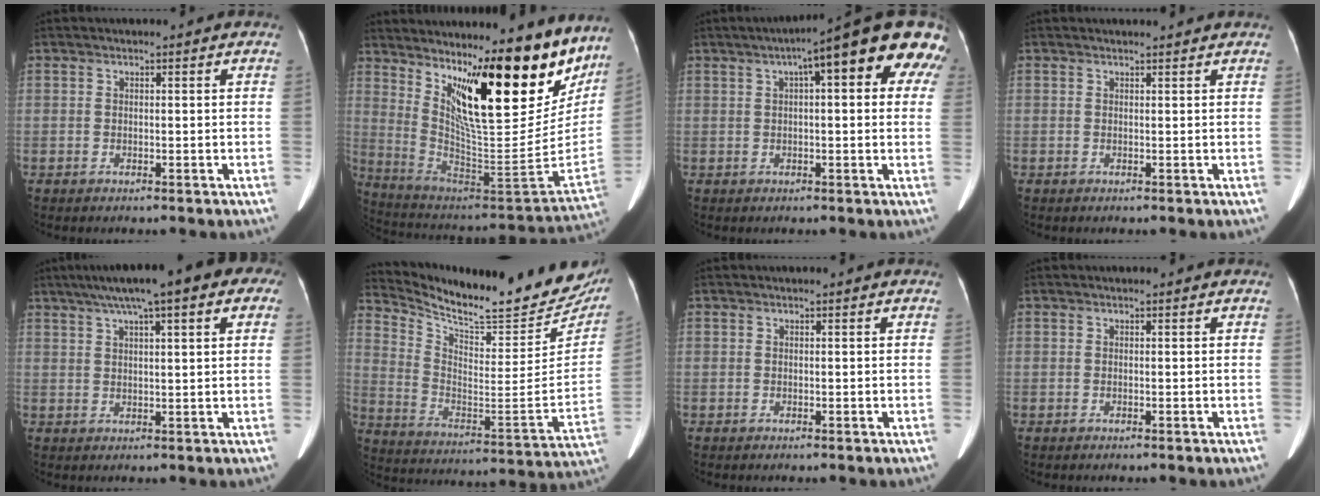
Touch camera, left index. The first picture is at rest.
{"total": 23.1, "force": [15.8, 5.0, 16.1], "torque": [-0.244, -0.040, 0.253]}
{"total": 15.8, "force": [7.3, 3.0, 13.7], "torque": [-0.183, 0.045, 0.088]}
{"total": 1.9, "force": [1.9, 0.3, 0.3], "torque": [-0.008, 0.014, 0.021]}
{"total": 14.4, "force": [8.4, 2.7, 11.4], "torque": [-0.173, 0.047, 0.110]}
{"total": 25.2, "force": [22.3, 5.1, 10.5], "torque": [-0.178, -0.074, 0.314]}
{"total": 0.0}
{"total": 0.0}